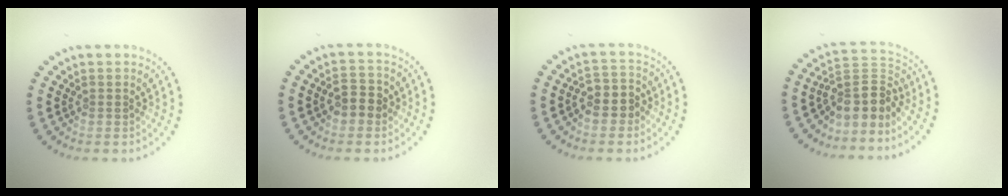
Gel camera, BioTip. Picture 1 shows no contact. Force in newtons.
{"total": 2.4, "press": 2.4, "slide": 0.3}
{"total": 2.8, "press": 2.5, "slide": 1.3}
{"total": 3.9, "press": 2.9, "slide": 2.6}